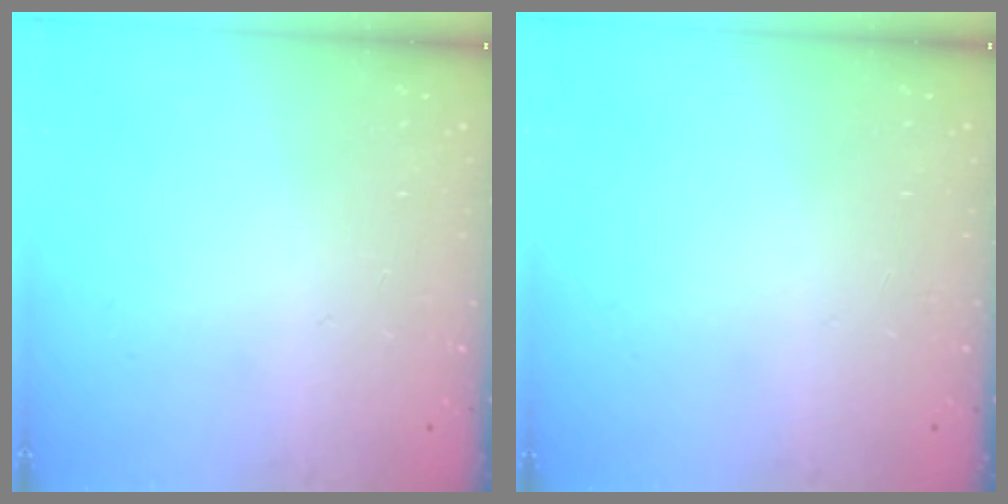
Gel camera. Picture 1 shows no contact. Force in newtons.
{"total": 0.0}